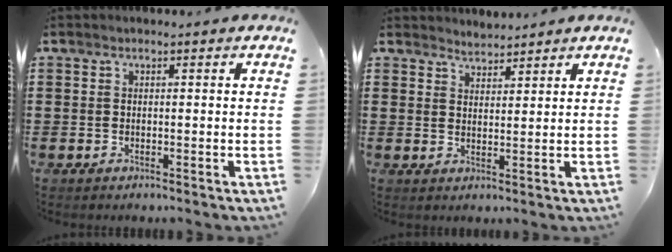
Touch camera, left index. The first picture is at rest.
{"total": 2.3, "force": [2.2, 0.2, -0.5], "torque": [0.002, -0.005, 0.043]}